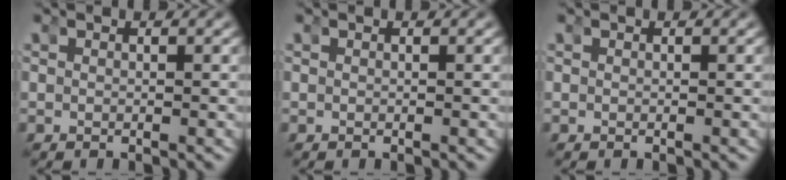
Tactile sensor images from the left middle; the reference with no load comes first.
{"total": 0.0}
{"total": 0.0}